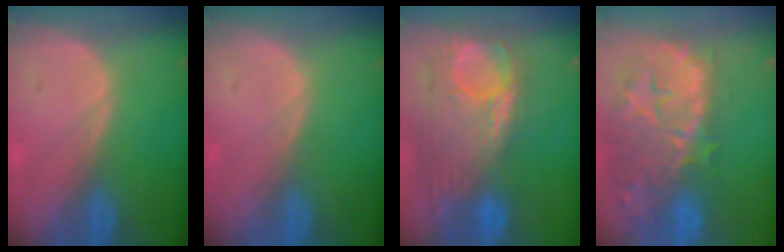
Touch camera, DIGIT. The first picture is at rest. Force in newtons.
{"total": 0.0}
{"total": 12.7, "press": 10.7, "slide": 6.9}
{"total": 14.4, "press": 11.8, "slide": 8.2}